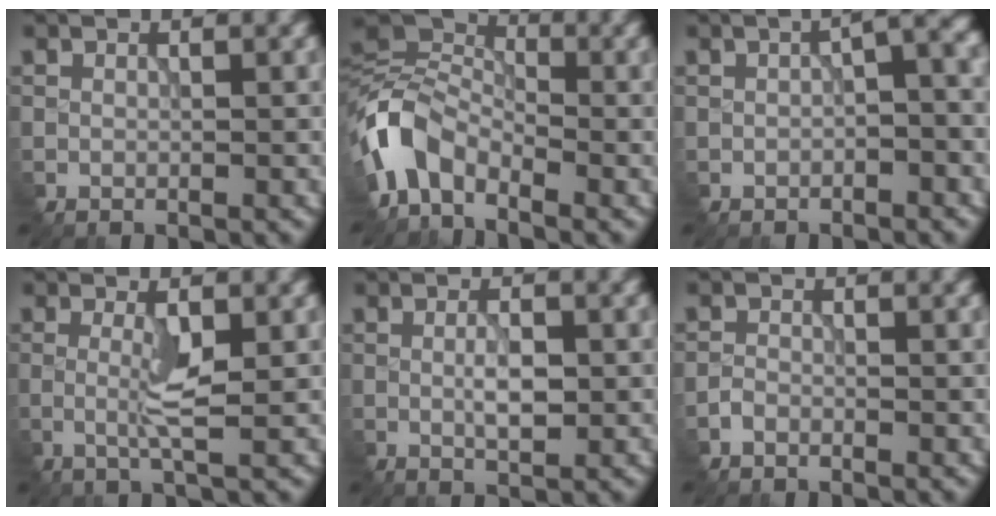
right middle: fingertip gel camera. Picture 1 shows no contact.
{"total": 6.6, "force": [-3.1, 4.2, 4.0], "torque": [-0.084, 0.012, -0.083]}
{"total": 3.7, "force": [-0.2, 1.3, 3.5], "torque": [-0.050, 0.007, -0.001]}
{"total": 2.5, "force": [-0.1, 0.2, 2.5], "torque": [-0.054, -0.001, -0.003]}
{"total": 2.4, "force": [-0.2, 0.8, 2.2], "torque": [-0.045, -0.002, -0.001]}
{"total": 0.9, "force": [-0.7, 0.4, 0.1], "torque": [-0.004, 0.000, -0.016]}